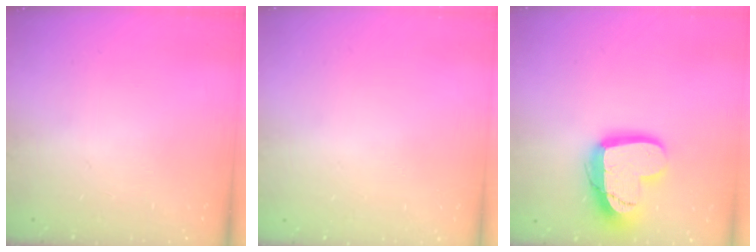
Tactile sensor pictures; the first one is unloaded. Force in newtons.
{"total": 0.0}
{"total": 16.4, "press": 16.3, "slide": 1.4}